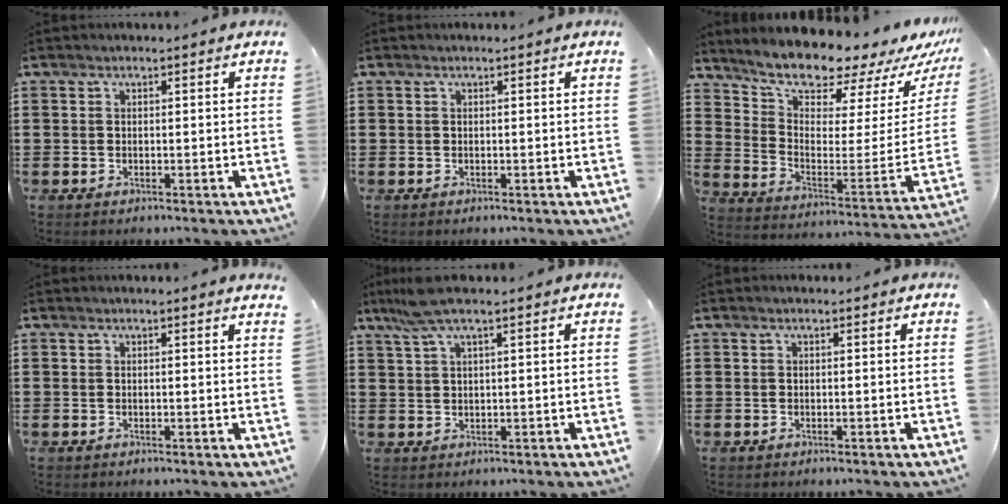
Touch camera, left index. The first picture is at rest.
{"total": 0.0}
{"total": 8.8, "force": [8.6, 0.9, 1.8], "torque": [-0.055, -0.094, 0.141]}
{"total": 0.7, "force": [0.6, -0.1, 0.3], "torque": [-0.008, -0.002, 0.011]}
{"total": 4.4, "force": [2.7, 0.4, 3.4], "torque": [-0.079, 0.003, 0.048]}
{"total": 0.0}